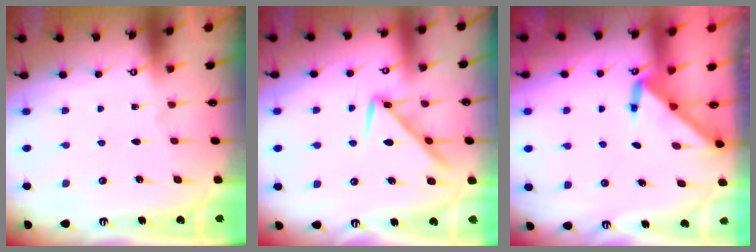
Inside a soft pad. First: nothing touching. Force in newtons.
{"total": 9.4, "press": 9.3, "slide": 0.6}
{"total": 3.0, "press": 3.0, "slide": 0.3}